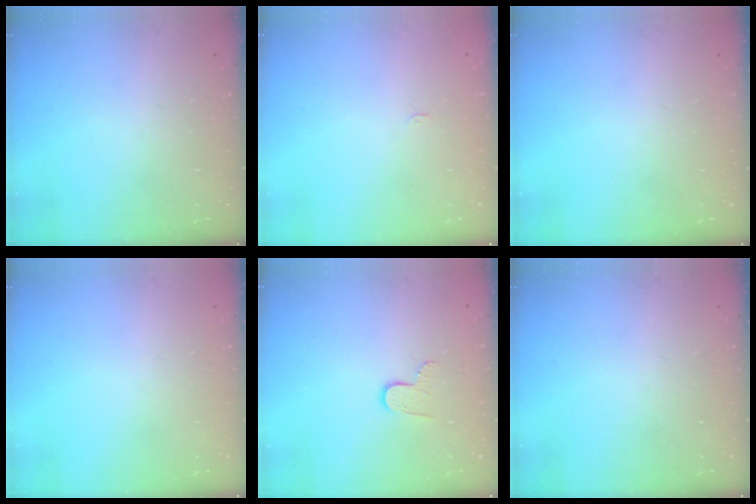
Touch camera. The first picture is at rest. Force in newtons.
{"total": 2.4, "press": 2.4, "slide": 0.3}
{"total": 0.0}
{"total": 0.0}
{"total": 5.2, "press": 5.2, "slide": 0.4}
{"total": 0.0}